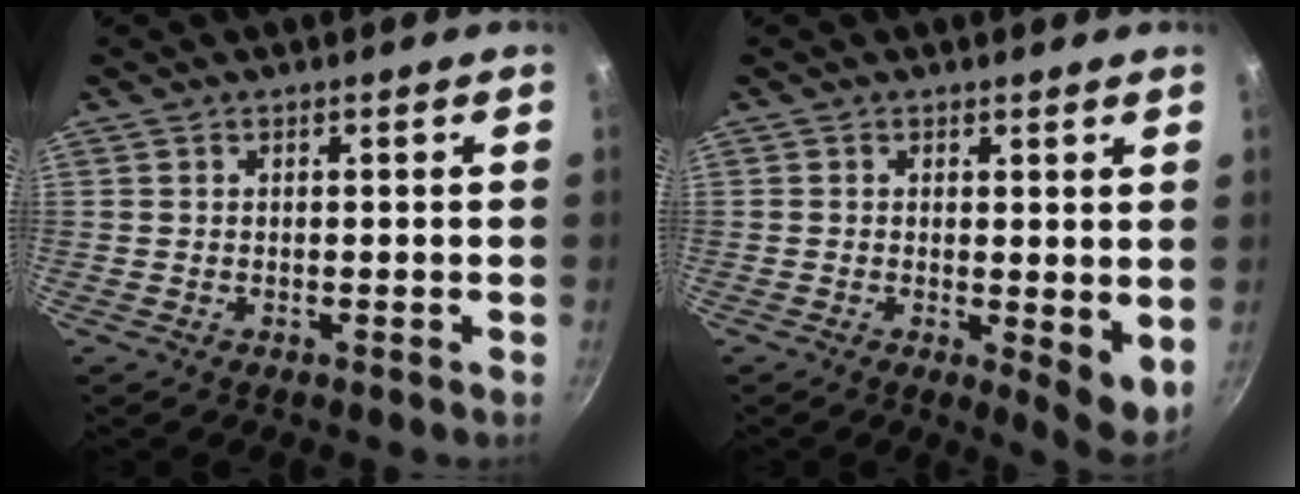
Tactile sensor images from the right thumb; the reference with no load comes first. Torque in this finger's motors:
{"motor_torque": [-0.38, 0.53, -0.01, -0.25, -0.03]}